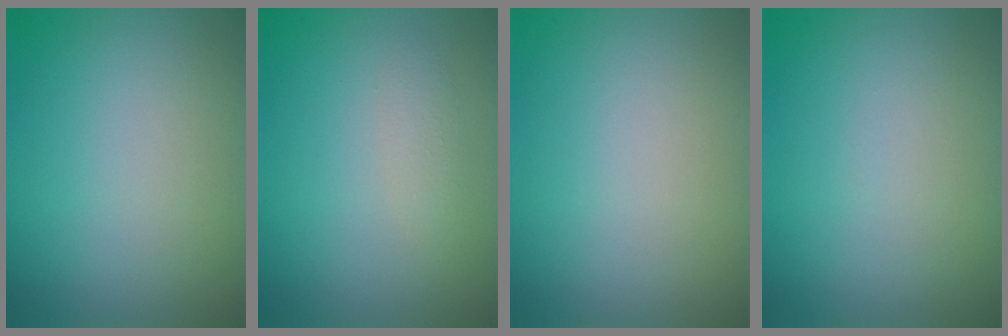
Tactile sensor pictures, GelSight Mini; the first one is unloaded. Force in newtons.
{"total": 1.1, "press": 1.1, "slide": 0.0}
{"total": 0.0}
{"total": 0.0}